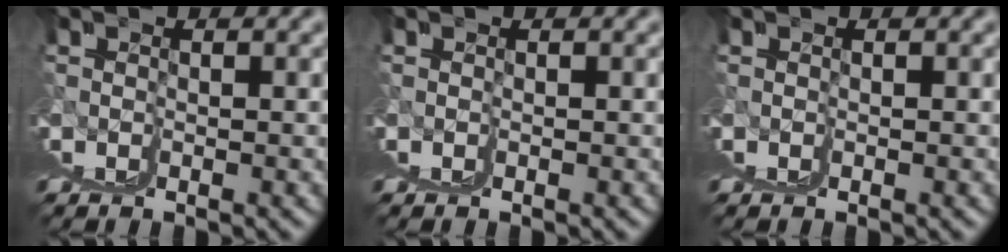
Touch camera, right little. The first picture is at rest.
{"total": 0.0}
{"total": 0.0}